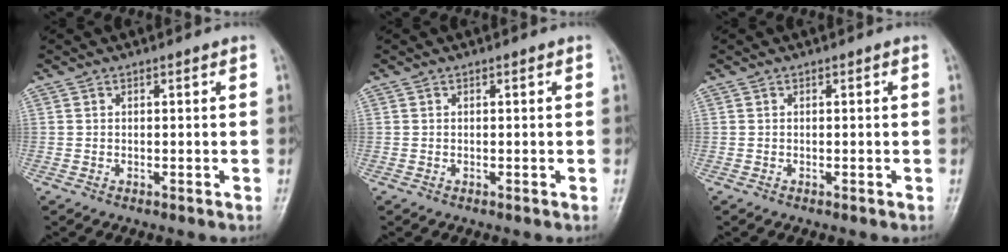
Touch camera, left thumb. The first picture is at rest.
{"total": 0.0}
{"total": 0.0}